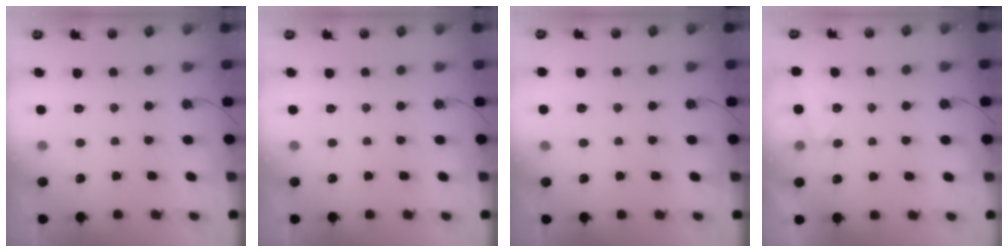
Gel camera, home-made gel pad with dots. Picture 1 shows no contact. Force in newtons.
{"total": 0.0}
{"total": 4.0, "press": 3.7, "slide": 1.6}
{"total": 3.1, "press": 2.1, "slide": 2.4}